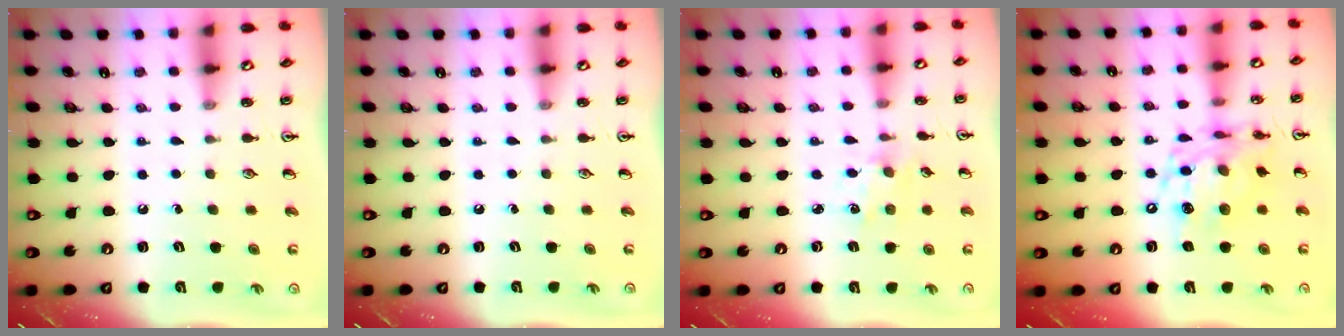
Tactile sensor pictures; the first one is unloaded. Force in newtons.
{"total": 0.0}
{"total": 2.6, "press": 2.6, "slide": 0.4}
{"total": 13.8, "press": 13.8, "slide": 1.1}